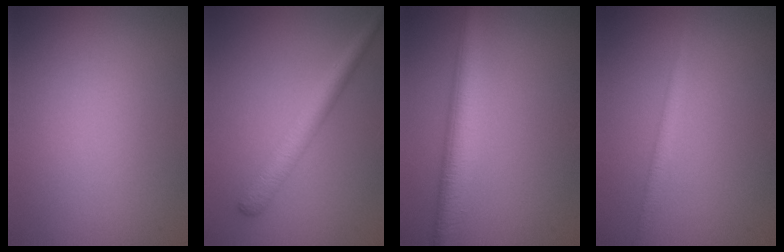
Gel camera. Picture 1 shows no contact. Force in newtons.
{"total": 3.3, "press": 3.3, "slide": 0.1}
{"total": 5.1, "press": 5.1, "slide": 0.2}
{"total": 1.7, "press": 1.7, "slide": 0.0}